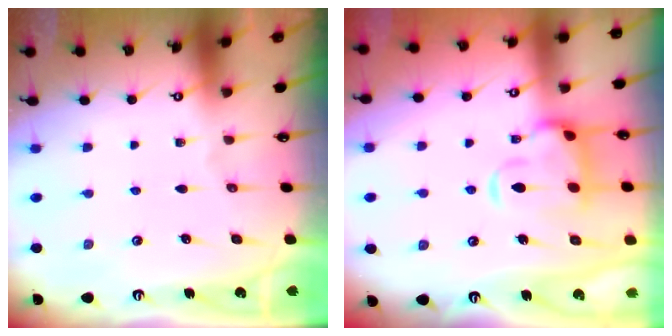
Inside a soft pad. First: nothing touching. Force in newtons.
{"total": 6.2, "press": 6.0, "slide": 1.6}